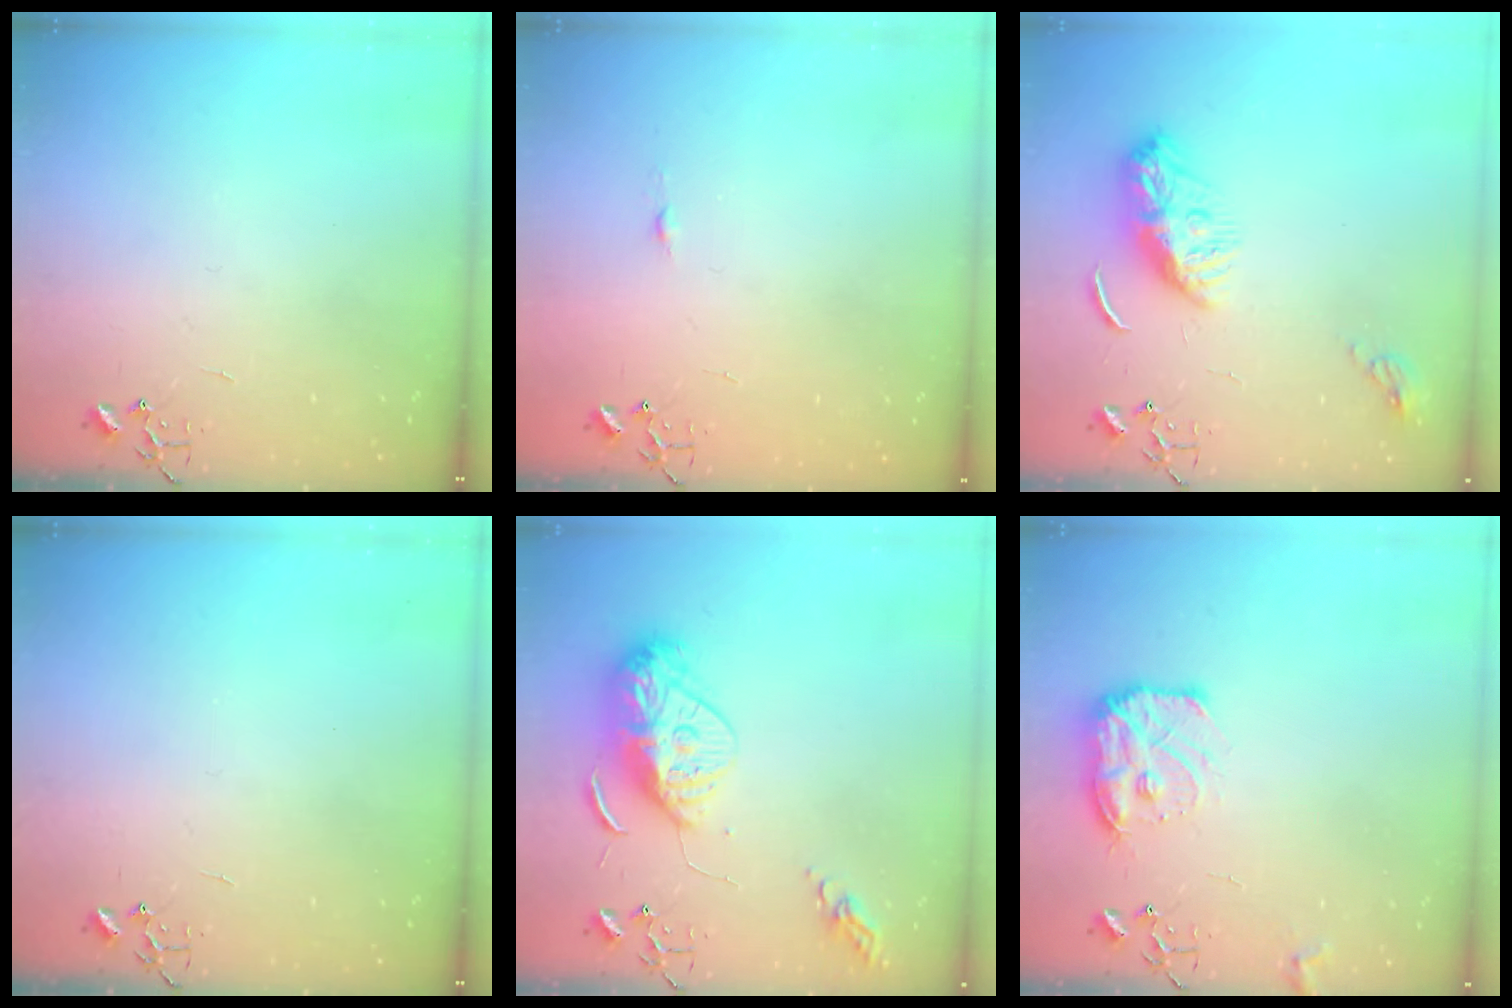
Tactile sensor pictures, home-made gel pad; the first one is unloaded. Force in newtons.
{"total": 3.3, "press": 3.3, "slide": 0.4}
{"total": 9.4, "press": 9.4, "slide": 0.6}
{"total": 0.0}
{"total": 12.9, "press": 12.8, "slide": 1.3}
{"total": 12.6, "press": 12.6, "slide": 0.6}